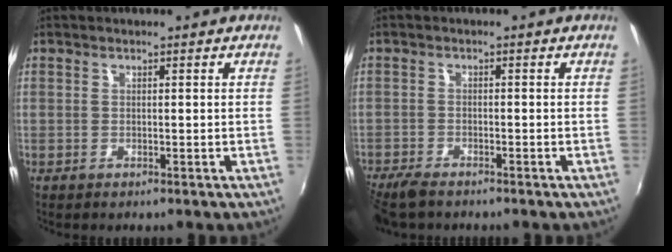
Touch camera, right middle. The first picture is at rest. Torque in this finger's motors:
{"motor_torque": [1.05, -1.09, 0.33, 0.07]}